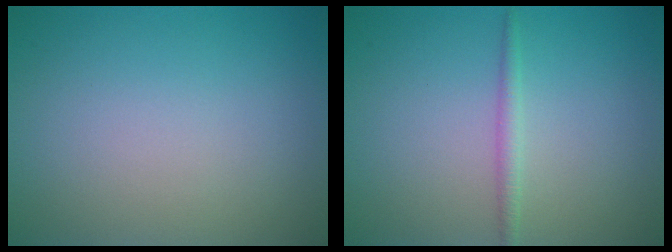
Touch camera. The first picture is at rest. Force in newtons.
{"total": 1.3, "press": 1.3, "slide": 0.1}